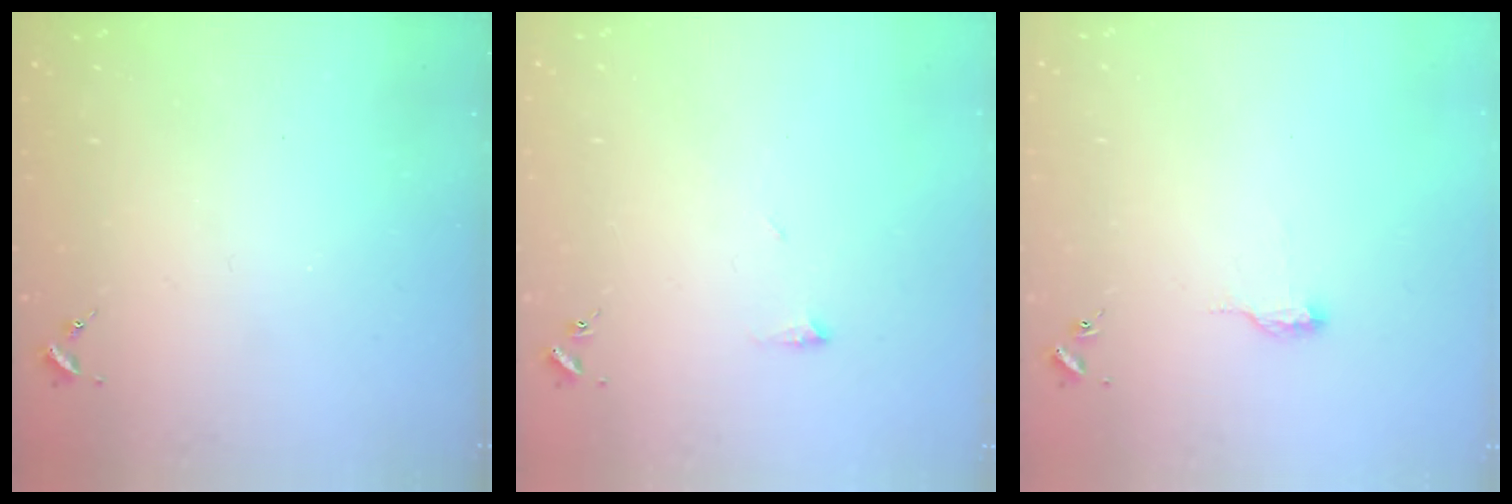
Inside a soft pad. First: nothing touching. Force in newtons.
{"total": 4.6, "press": 4.6, "slide": 0.7}
{"total": 8.0, "press": 8.0, "slide": 0.7}